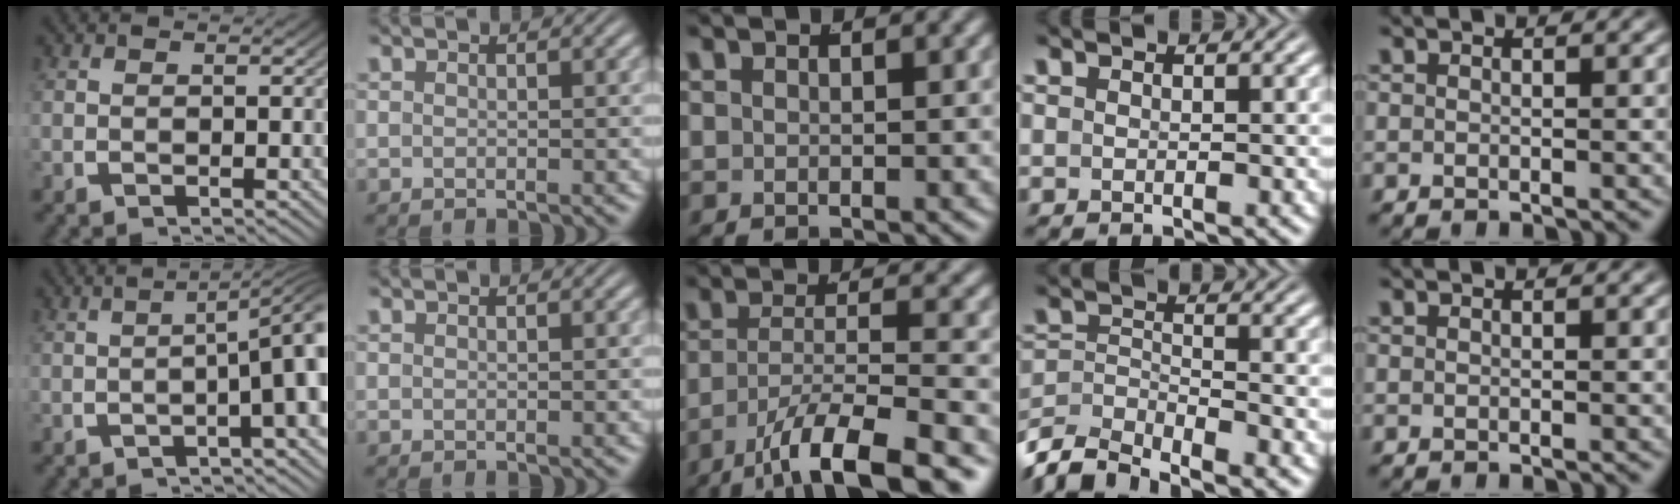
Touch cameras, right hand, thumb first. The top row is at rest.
{"thumb": {"total": 6.0, "force": [-0.5, 1.6, 5.8], "torque": [-0.077, 0.006, -0.010]}, "middle": {"total": 8.1, "force": [-4.8, 2.2, 6.2], "torque": [-0.100, -0.024, -0.062]}, "ring": {"total": 6.5, "force": [-4.6, 3.7, 2.8], "torque": [-0.074, -0.040, -0.065]}}